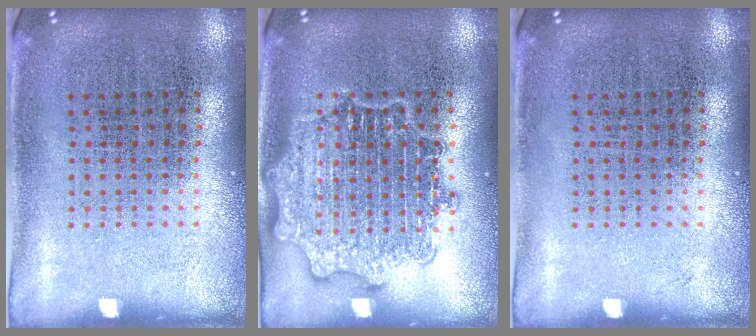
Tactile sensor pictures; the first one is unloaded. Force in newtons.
{"total": 2.8, "press": 2.8, "slide": 0.4}
{"total": 0.0}